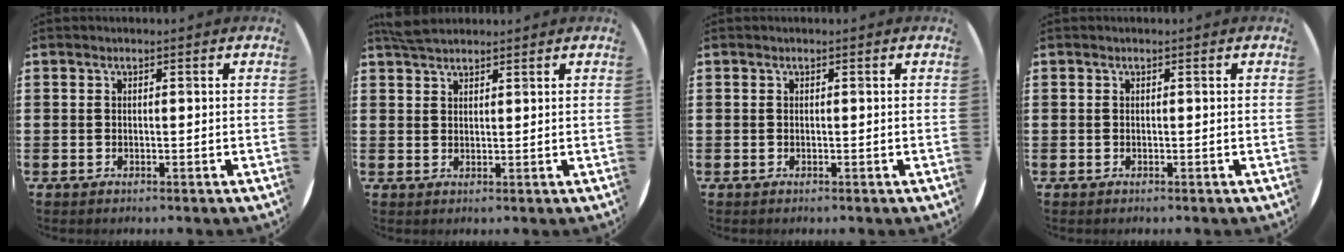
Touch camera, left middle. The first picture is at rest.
{"total": 2.8, "force": [2.6, 0.7, 0.8], "torque": [-0.021, 0.006, 0.048]}
{"total": 0.0}
{"total": 0.0}